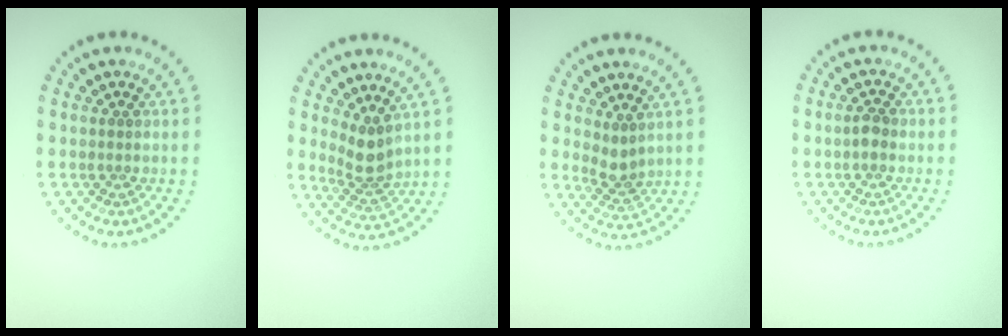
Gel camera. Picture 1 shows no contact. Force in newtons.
{"total": 2.8, "press": 2.2, "slide": 1.8}
{"total": 2.1, "press": 1.7, "slide": 1.2}
{"total": 1.3, "press": 1.3, "slide": 0.1}